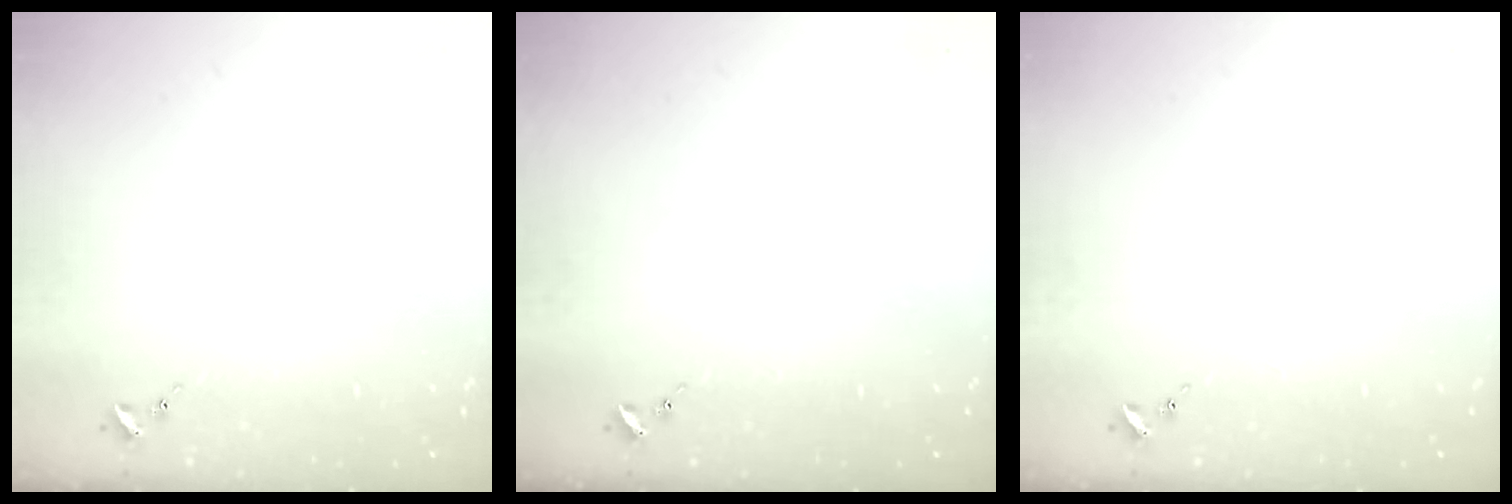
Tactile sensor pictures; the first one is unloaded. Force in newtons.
{"total": 0.0}
{"total": 0.0}